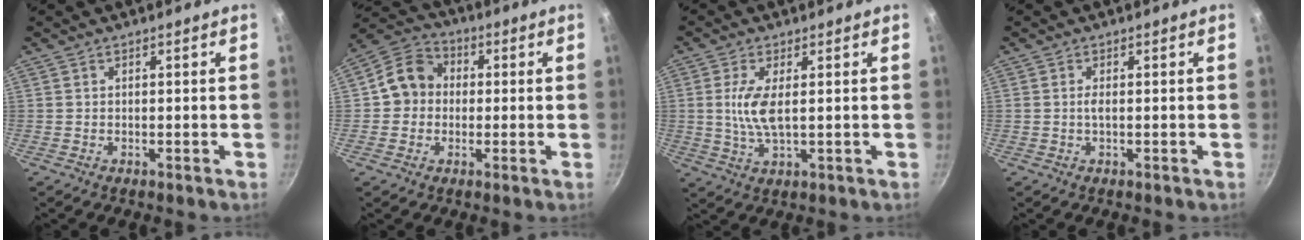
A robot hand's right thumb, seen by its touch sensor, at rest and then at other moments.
{"total": 8.8, "force": [0.1, 7.9, 4.0], "torque": [-0.033, 0.021, -0.020]}
{"total": 7.3, "force": [0.9, 2.7, 6.7], "torque": [-0.143, -0.004, 0.019]}
{"total": 1.1, "force": [0.0, 0.3, 1.1], "torque": [-0.023, 0.000, -0.001]}